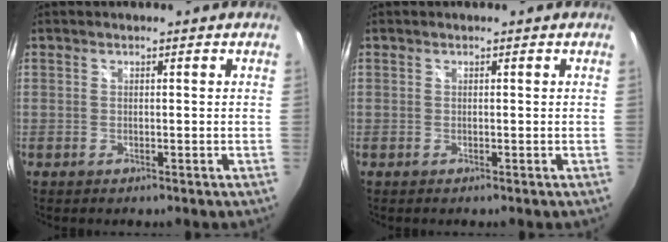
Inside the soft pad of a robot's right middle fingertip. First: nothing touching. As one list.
[{"total": 0.0}]